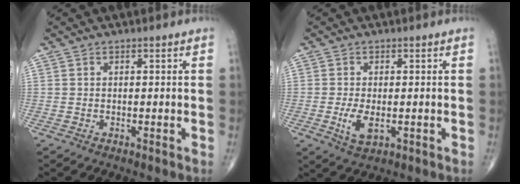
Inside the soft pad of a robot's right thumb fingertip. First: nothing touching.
{"total": 4.3, "force": [-0.9, 2.1, 3.6], "torque": [-0.069, -0.008, -0.011]}